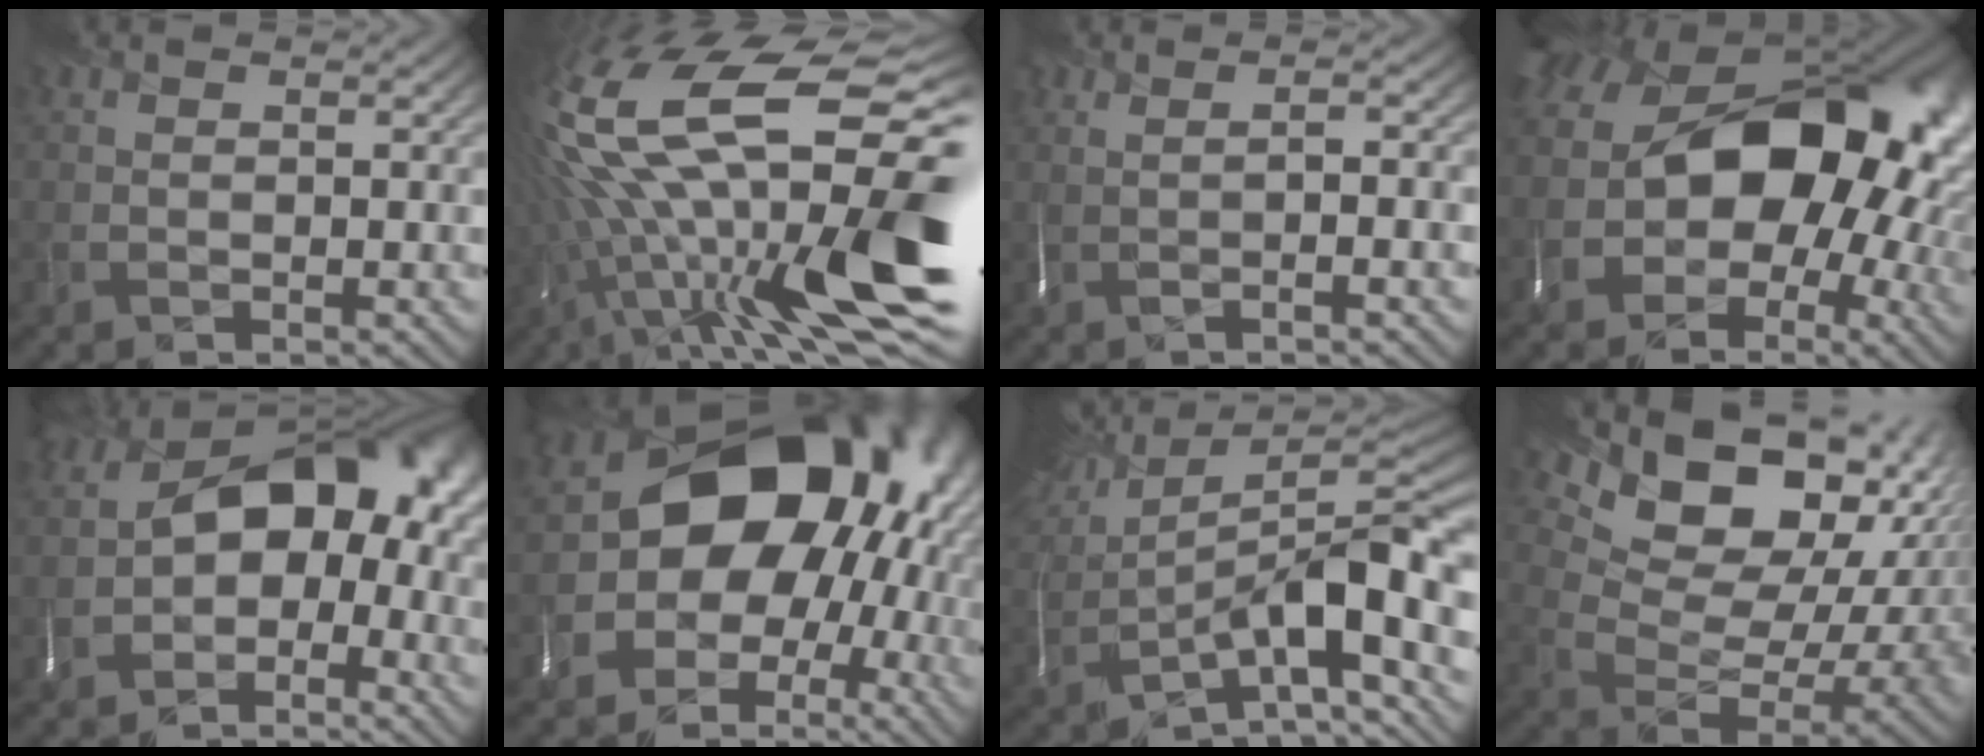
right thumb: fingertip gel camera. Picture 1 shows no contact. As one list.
[{"total": 21.8, "force": [-1.0, 9.0, 19.9], "torque": [-0.376, -0.016, -0.019]}, {"total": 1.8, "force": [-0.6, 0.4, 1.6], "torque": [-0.024, -0.002, -0.017]}, {"total": 20.3, "force": [0.2, 15.2, 13.5], "torque": [-0.163, -0.023, -0.007]}, {"total": 14.0, "force": [-2.0, 9.6, 10.0], "torque": [-0.123, -0.008, -0.031]}, {"total": 19.0, "force": [-0.4, 15.9, 10.4], "torque": [-0.132, -0.041, -0.009]}, {"total": 15.7, "force": [-1.6, 7.3, 13.8], "torque": [-0.241, -0.011, -0.017]}, {"total": 20.3, "force": [11.6, 11.6, 11.9], "torque": [-0.218, 0.048, 0.198]}]